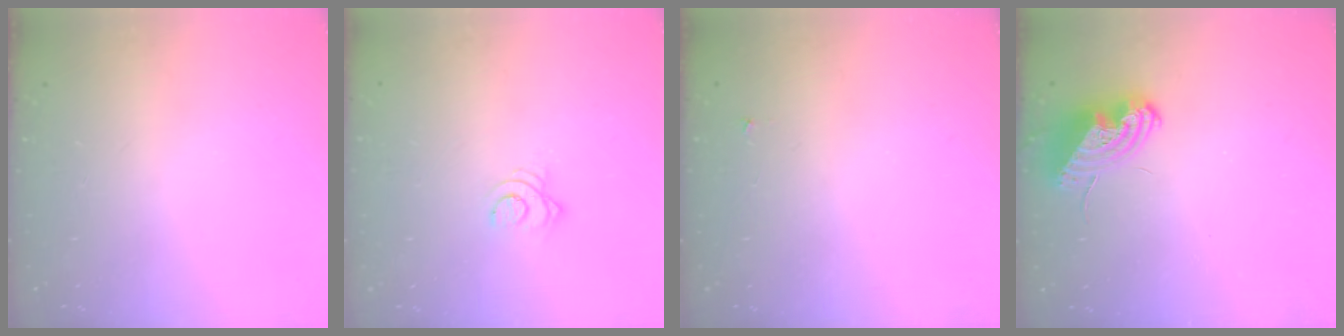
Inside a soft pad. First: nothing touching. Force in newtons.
{"total": 2.2, "press": 2.2, "slide": 0.3}
{"total": 2.6, "press": 2.5, "slide": 0.4}
{"total": 8.5, "press": 8.4, "slide": 0.8}